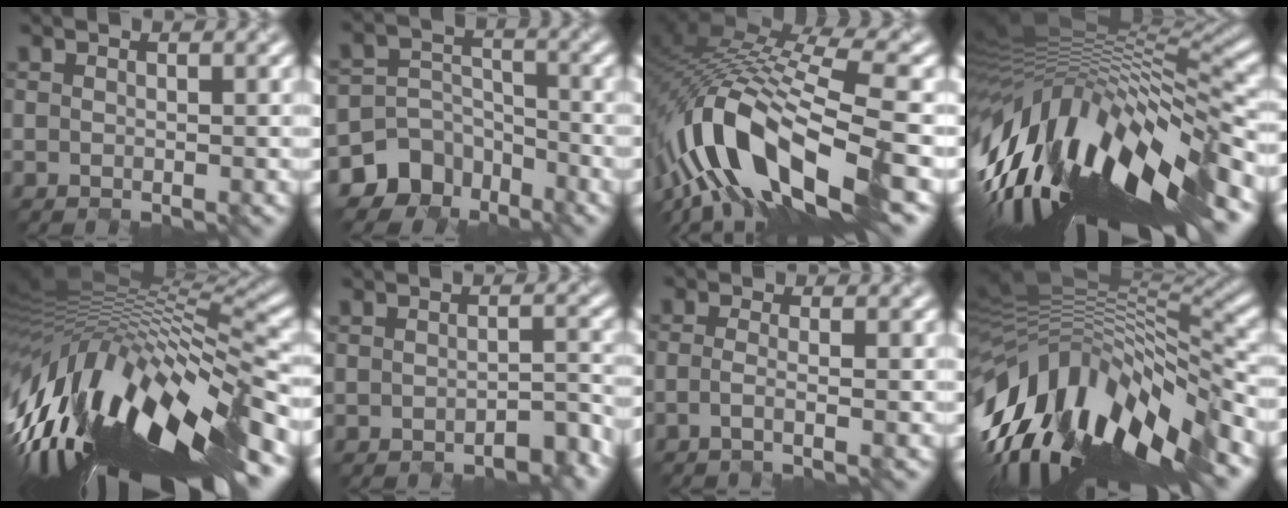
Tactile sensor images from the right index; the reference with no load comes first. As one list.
[{"total": 6.9, "force": [-5.3, 4.4, 0.3], "torque": [0.013, -0.007, -0.093]}, {"total": 13.1, "force": [-6.3, 4.4, 10.6], "torque": [-0.214, 0.008, -0.106]}, {"total": 15.5, "force": [-5.7, 5.2, 13.4], "torque": [-0.250, 0.018, -0.100]}, {"total": 17.0, "force": [-6.3, 5.1, 15.0], "torque": [-0.271, 0.015, -0.114]}, {"total": 2.5, "force": [-1.7, 0.8, 1.6], "torque": [-0.025, -0.002, -0.022]}, {"total": 1.9, "force": [-0.9, 0.6, 1.5], "torque": [-0.012, -0.010, -0.031]}, {"total": 15.2, "force": [-6.6, 5.9, 12.4], "torque": [-0.233, 0.005, -0.120]}]